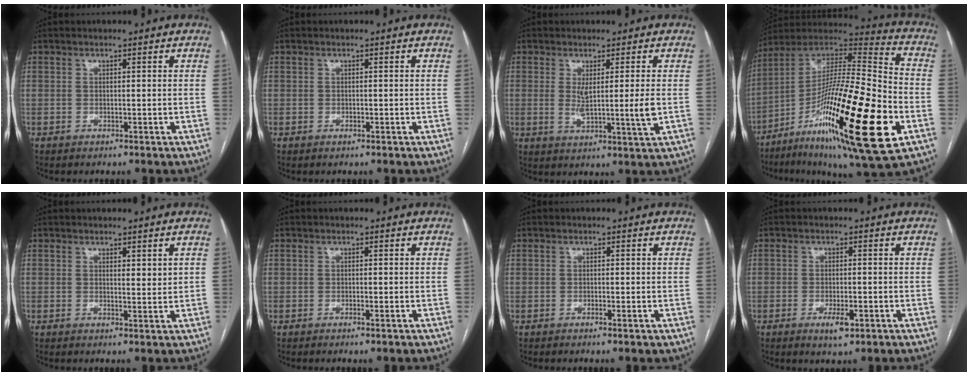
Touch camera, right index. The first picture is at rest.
{"total": 0.0}
{"total": 5.7, "force": [0.6, -0.2, 5.7], "torque": [-0.095, -0.019, 0.013]}
{"total": 29.7, "force": [-10.3, 3.3, 27.6], "torque": [-0.449, -0.041, -0.172]}
{"total": 1.7, "force": [0.9, 0.2, 1.4], "torque": [-0.022, -0.008, 0.015]}
{"total": 0.5, "force": [-0.3, 0.0, 0.4], "torque": [-0.004, 0.000, -0.003]}
{"total": 0.7, "force": [-0.3, 0.0, 0.6], "torque": [-0.008, -0.001, -0.004]}
{"total": 3.3, "force": [-1.6, 1.1, 2.7], "torque": [-0.043, -0.001, -0.020]}